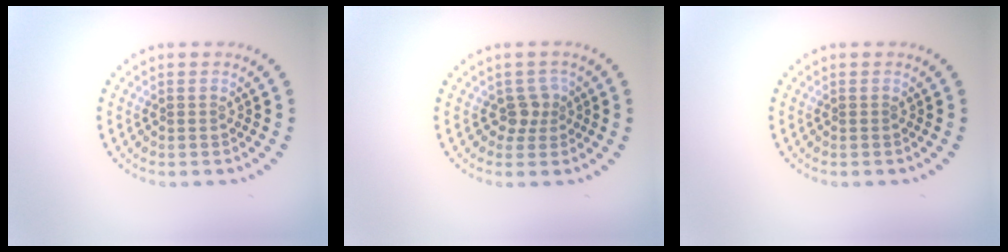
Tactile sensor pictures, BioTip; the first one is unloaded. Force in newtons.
{"total": 1.8, "press": 1.2, "slide": 1.3}
{"total": 0.0}